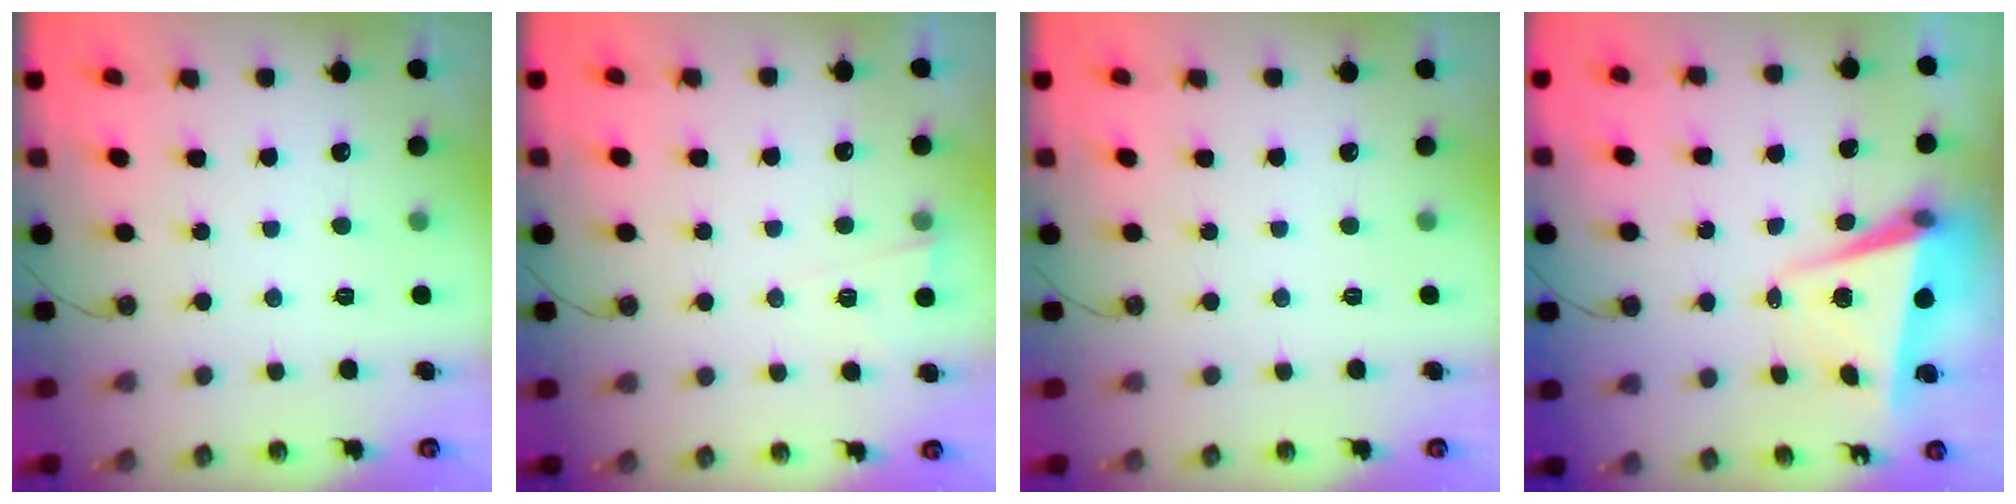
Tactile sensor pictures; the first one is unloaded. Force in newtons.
{"total": 3.0, "press": 2.8, "slide": 1.1}
{"total": 0.0}
{"total": 5.7, "press": 5.5, "slide": 1.4}